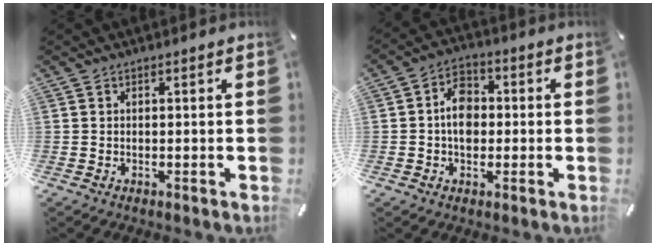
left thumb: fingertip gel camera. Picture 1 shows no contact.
{"total": 7.1, "force": [-0.2, 5.3, 4.7], "torque": [-0.073, 0.005, -0.008]}